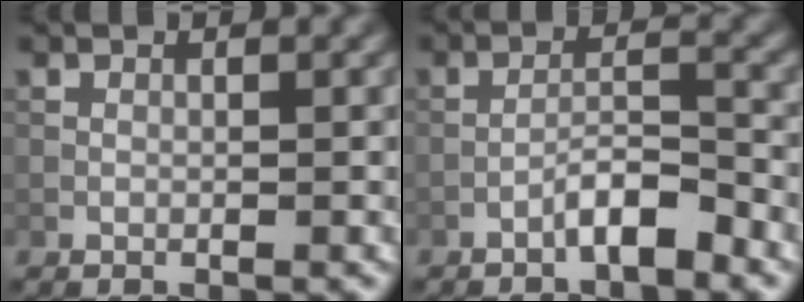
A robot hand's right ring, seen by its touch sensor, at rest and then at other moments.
{"total": 3.2, "force": [-2.3, 0.5, 2.2], "torque": [-0.037, 0.015, -0.044]}